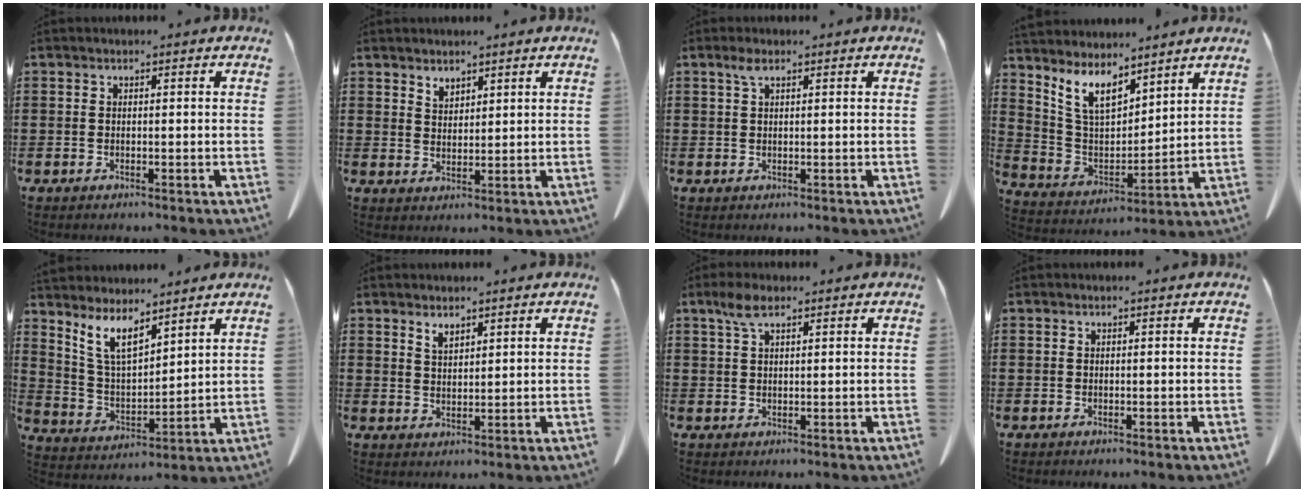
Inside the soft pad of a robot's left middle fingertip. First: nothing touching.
{"total": 2.3, "force": [2.1, 0.9, 0.3], "torque": [-0.011, -0.001, 0.043]}
{"total": 1.8, "force": [0.9, 0.6, 1.5], "torque": [-0.033, 0.002, 0.016]}
{"total": 8.4, "force": [6.4, 3.4, 4.2], "torque": [-0.108, -0.021, 0.120]}
{"total": 7.8, "force": [6.1, 2.4, 4.3], "torque": [-0.105, -0.024, 0.115]}
{"total": 2.1, "force": [1.9, 0.5, 0.8], "torque": [-0.020, -0.001, 0.036]}
{"total": 3.6, "force": [2.0, 1.3, 2.6], "torque": [-0.059, 0.004, 0.037]}
{"total": 0.0}